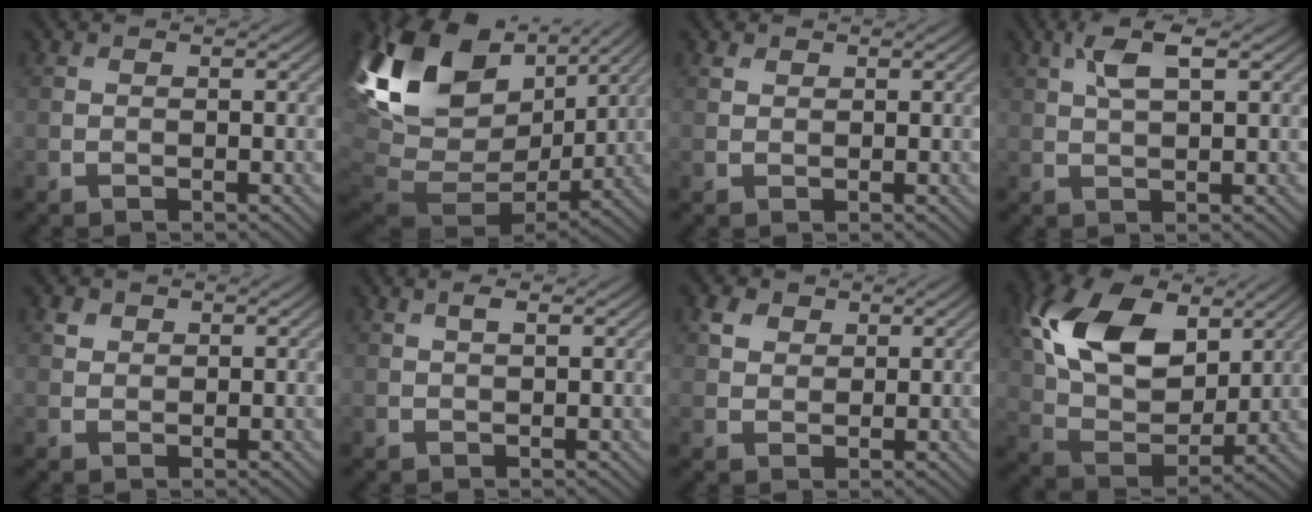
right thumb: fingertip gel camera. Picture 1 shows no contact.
{"total": 19.0, "force": [5.6, 12.3, 13.3], "torque": [-0.282, -0.014, 0.128]}
{"total": 0.8, "force": [0.7, 0.4, 0.2], "torque": [-0.006, -0.002, 0.015]}
{"total": 4.6, "force": [1.9, 1.4, 3.9], "torque": [-0.091, 0.007, 0.036]}
{"total": 1.1, "force": [0.7, 0.8, 0.3], "torque": [-0.006, -0.001, 0.013]}
{"total": 1.3, "force": [0.7, 0.2, 1.1], "torque": [-0.025, 0.004, 0.014]}
{"total": 2.3, "force": [1.3, 1.6, 0.9], "torque": [-0.022, 0.000, 0.025]}
{"total": 15.8, "force": [6.2, 9.6, 10.9], "torque": [-0.238, 0.017, 0.113]}